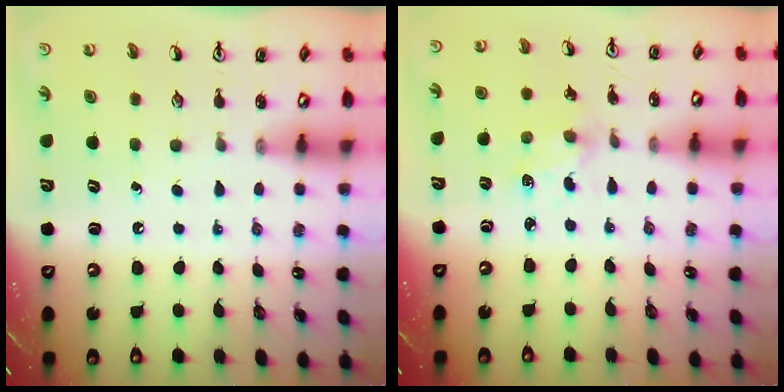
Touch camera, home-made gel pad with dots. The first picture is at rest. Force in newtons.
{"total": 1.5, "press": 1.4, "slide": 0.5}